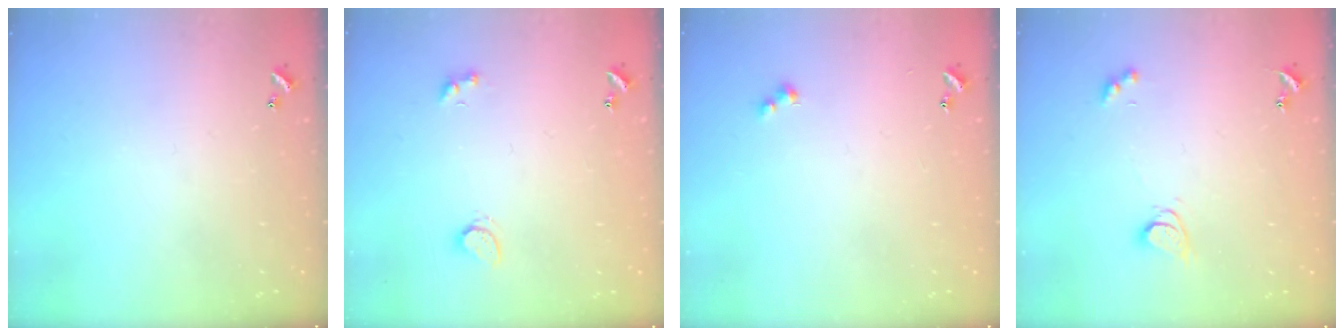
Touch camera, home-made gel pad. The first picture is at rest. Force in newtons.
{"total": 2.7, "press": 2.1, "slide": 1.6}
{"total": 2.5, "press": 2.5, "slide": 0.5}
{"total": 3.6, "press": 3.6, "slide": 0.4}